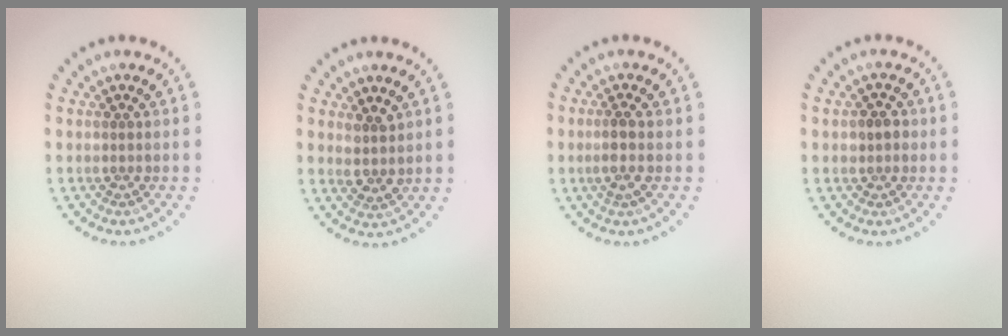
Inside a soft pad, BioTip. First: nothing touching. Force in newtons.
{"total": 1.9, "press": 1.6, "slide": 1.0}
{"total": 1.2, "press": 0.9, "slide": 0.8}
{"total": 1.6, "press": 1.5, "slide": 0.5}